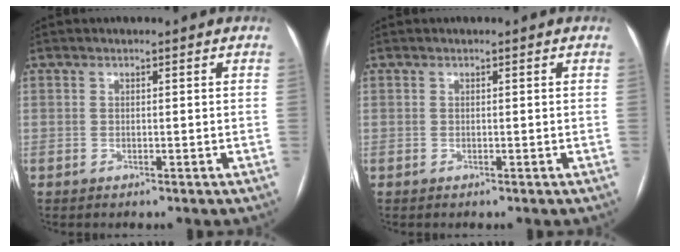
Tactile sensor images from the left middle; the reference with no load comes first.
{"total": 0.0}